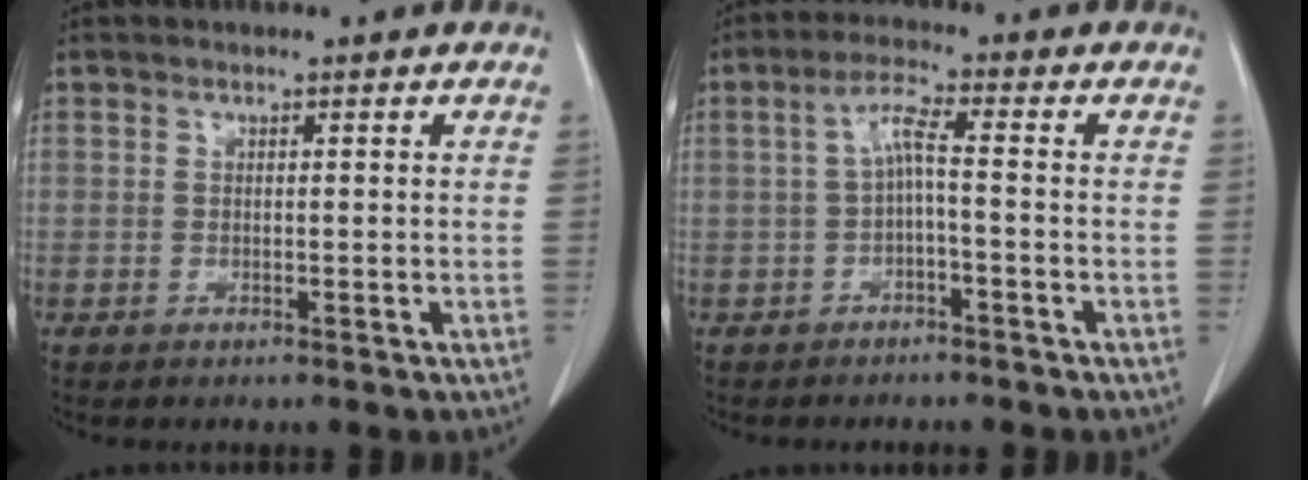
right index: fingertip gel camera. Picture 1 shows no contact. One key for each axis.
{"total": 4.6, "fx": -0.3, "fy": 1.0, "fz": 4.5, "tx": -0.092, "ty": 0.017, "tz": -0.005}